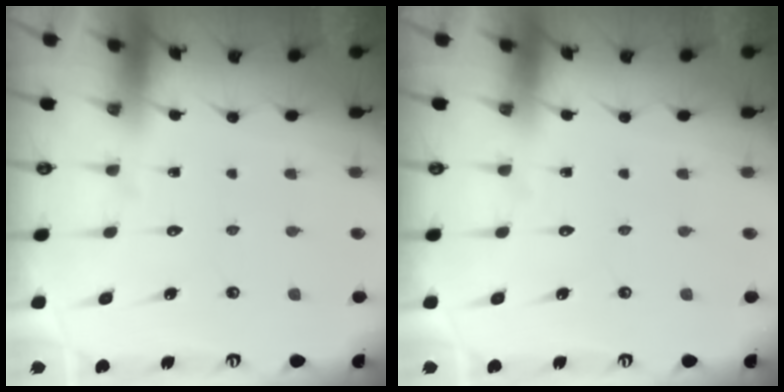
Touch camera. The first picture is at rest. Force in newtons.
{"total": 0.0}